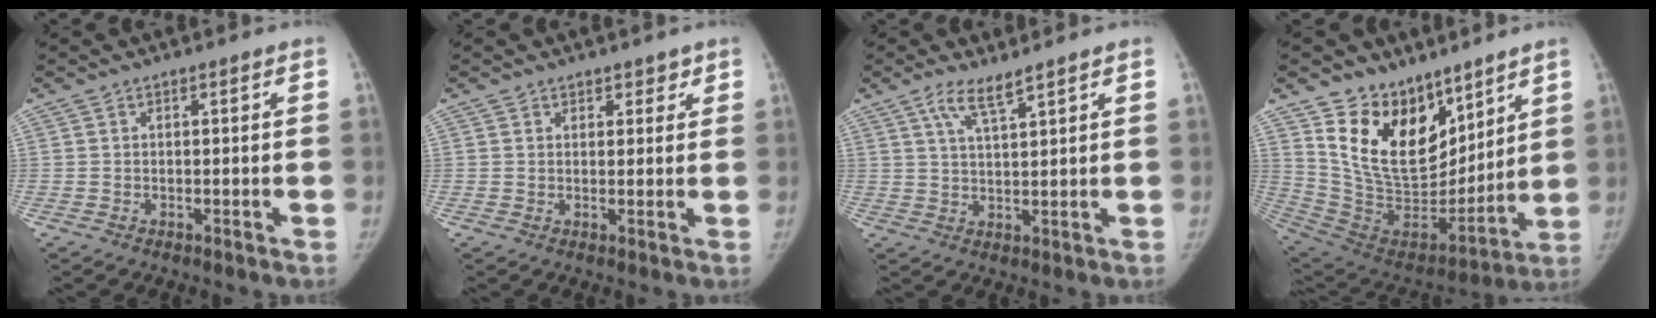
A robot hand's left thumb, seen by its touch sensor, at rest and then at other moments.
{"total": 2.2, "force": [1.6, 1.5, 0.3], "torque": [0.021, -0.007, 0.015]}
{"total": 4.7, "force": [3.3, 0.6, 3.3], "torque": [-0.069, -0.015, 0.068]}
{"total": 19.0, "force": [12.4, 11.4, 8.9], "torque": [-0.103, -0.078, 0.240]}